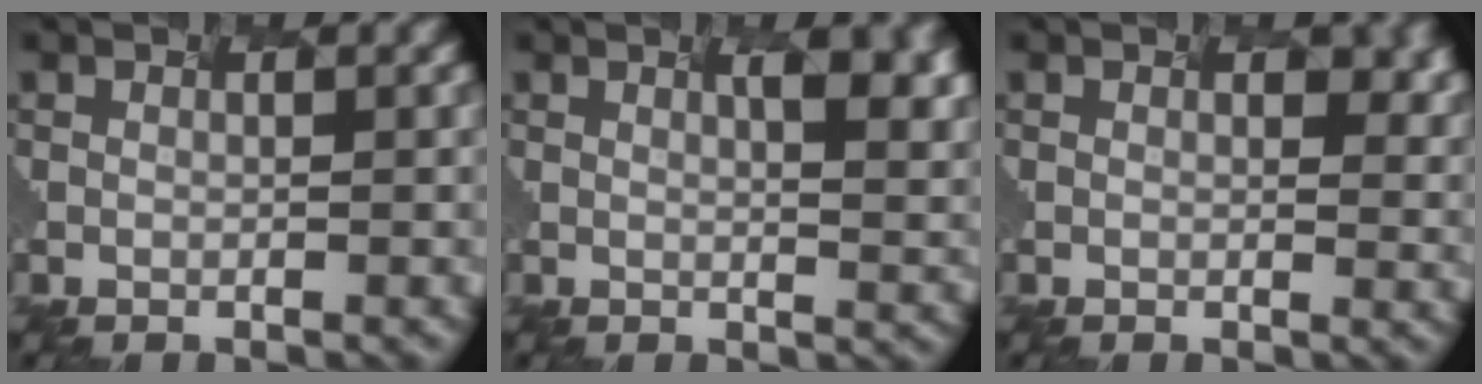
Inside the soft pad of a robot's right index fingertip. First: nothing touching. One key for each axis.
{"total": 4.4, "fx": 2.1, "fy": 1.3, "fz": 3.6, "tx": -0.029, "ty": 0.019, "tz": 0.038}
{"total": 2.8, "fx": 1.7, "fy": 1.5, "fz": 1.6, "tx": -0.003, "ty": 0.024, "tz": 0.021}